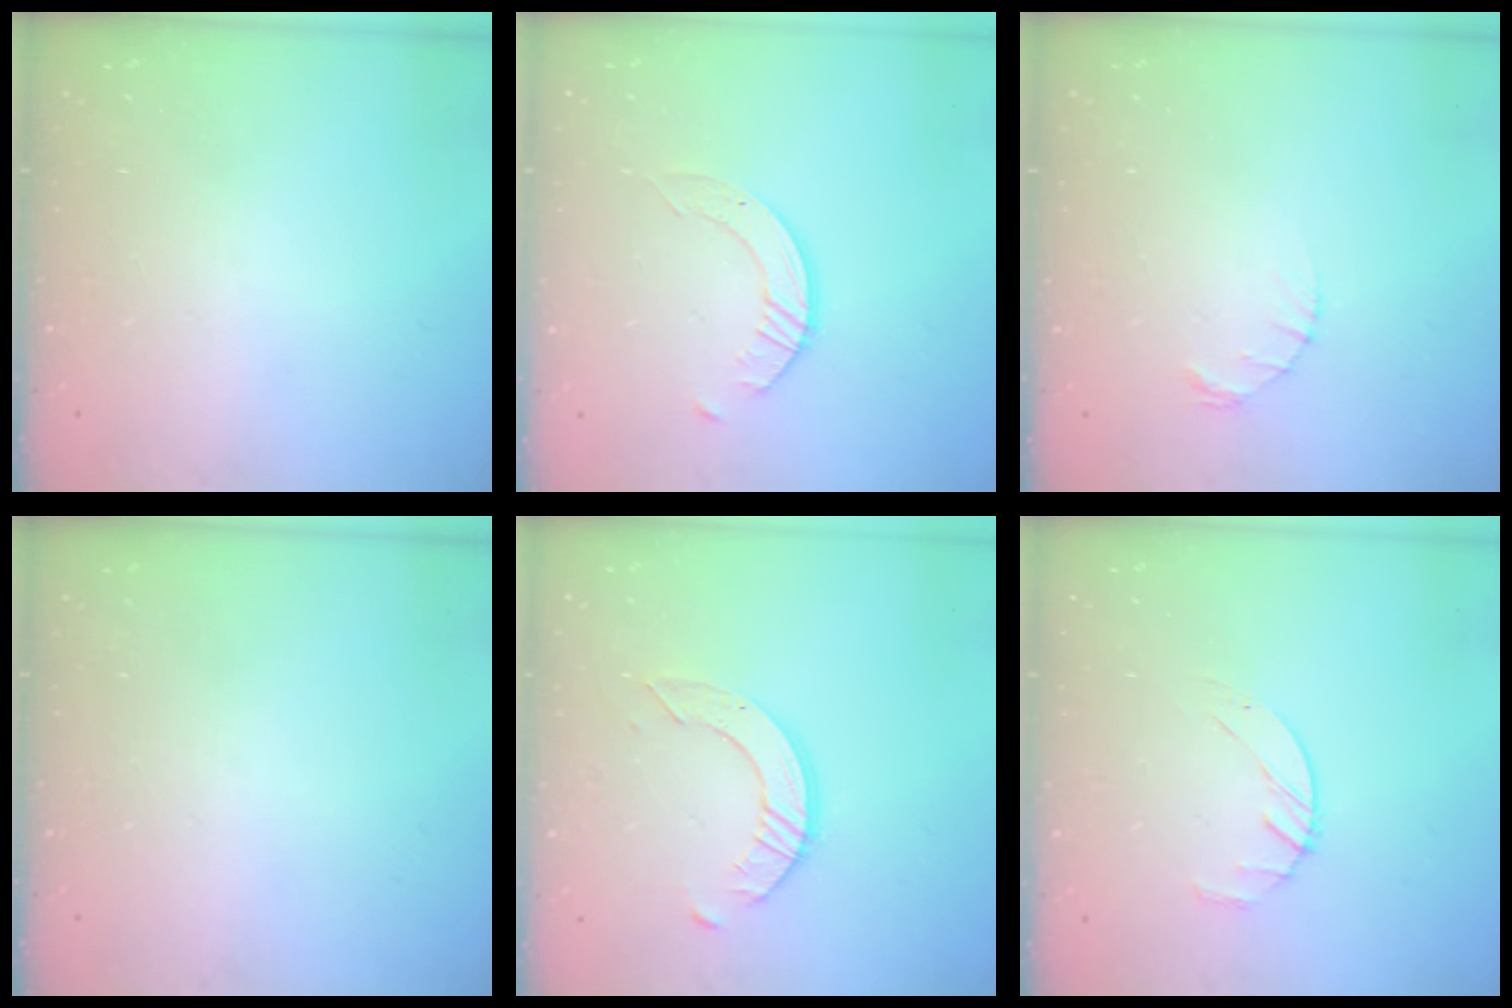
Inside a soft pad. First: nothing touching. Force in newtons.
{"total": 2.5, "press": 2.5, "slide": 0.3}
{"total": 1.2, "press": 1.1, "slide": 0.2}
{"total": 0.0}
{"total": 6.5, "press": 6.5, "slide": 0.6}
{"total": 2.5, "press": 2.5, "slide": 0.4}